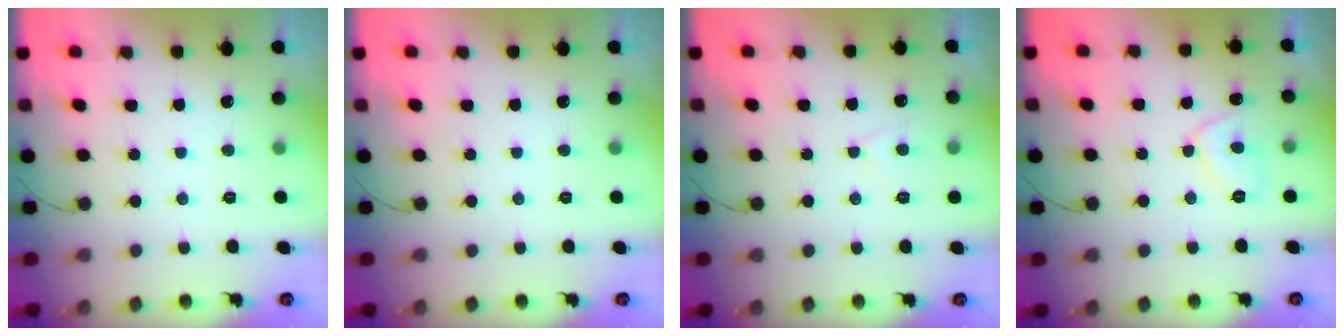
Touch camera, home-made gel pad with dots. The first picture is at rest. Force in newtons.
{"total": 0.0}
{"total": 3.7, "press": 3.7, "slide": 0.4}
{"total": 6.8, "press": 6.7, "slide": 0.9}